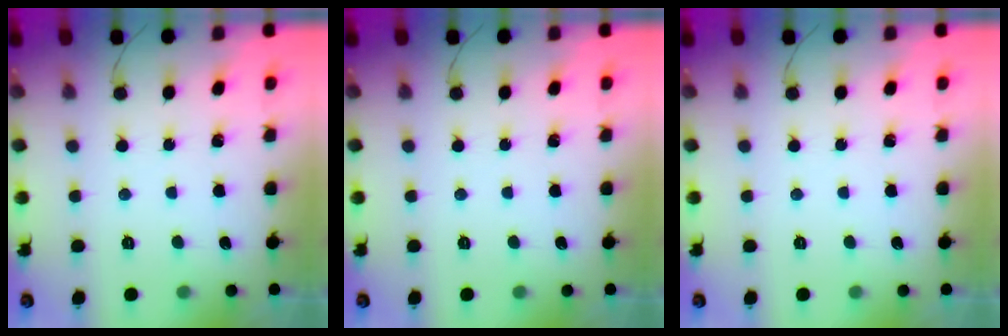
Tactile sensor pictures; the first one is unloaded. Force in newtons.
{"total": 0.0}
{"total": 0.0}